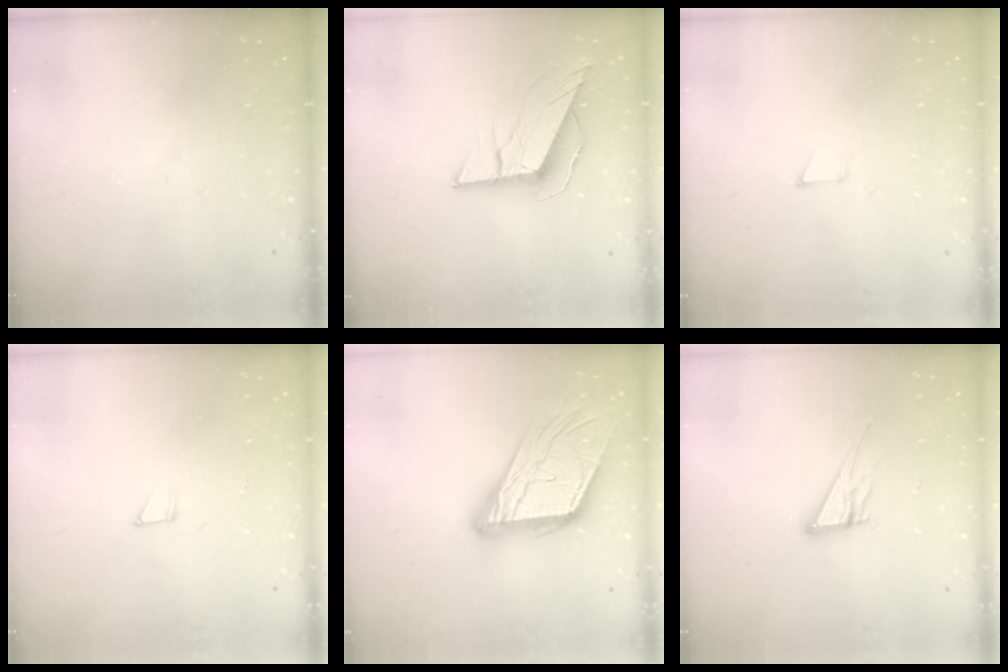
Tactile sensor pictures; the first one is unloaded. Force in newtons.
{"total": 9.4, "press": 9.4, "slide": 0.6}
{"total": 2.6, "press": 2.6, "slide": 0.2}
{"total": 2.1, "press": 2.1, "slide": 0.1}
{"total": 18.3, "press": 18.2, "slide": 1.8}
{"total": 7.1, "press": 7.1, "slide": 0.2}